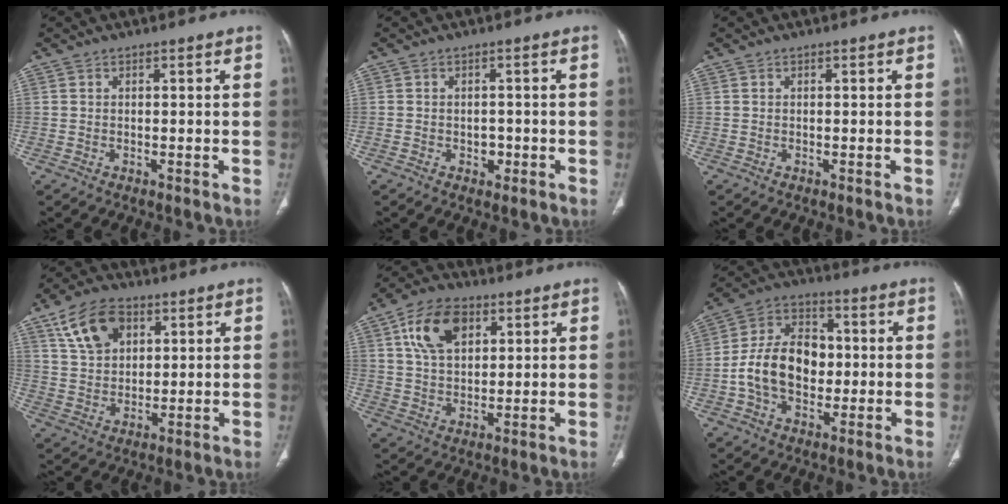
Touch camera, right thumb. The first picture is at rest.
{"total": 2.0, "force": [-0.7, 1.6, 1.0], "torque": [0.000, 0.007, -0.007]}
{"total": 0.0}
{"total": 10.8, "force": [5.2, 6.9, 6.5], "torque": [-0.098, -0.010, 0.098]}
{"total": 11.6, "force": [4.8, 7.2, 7.8], "torque": [-0.123, -0.007, 0.084]}
{"total": 14.0, "force": [-1.1, 10.0, 9.8], "torque": [-0.152, 0.031, -0.023]}